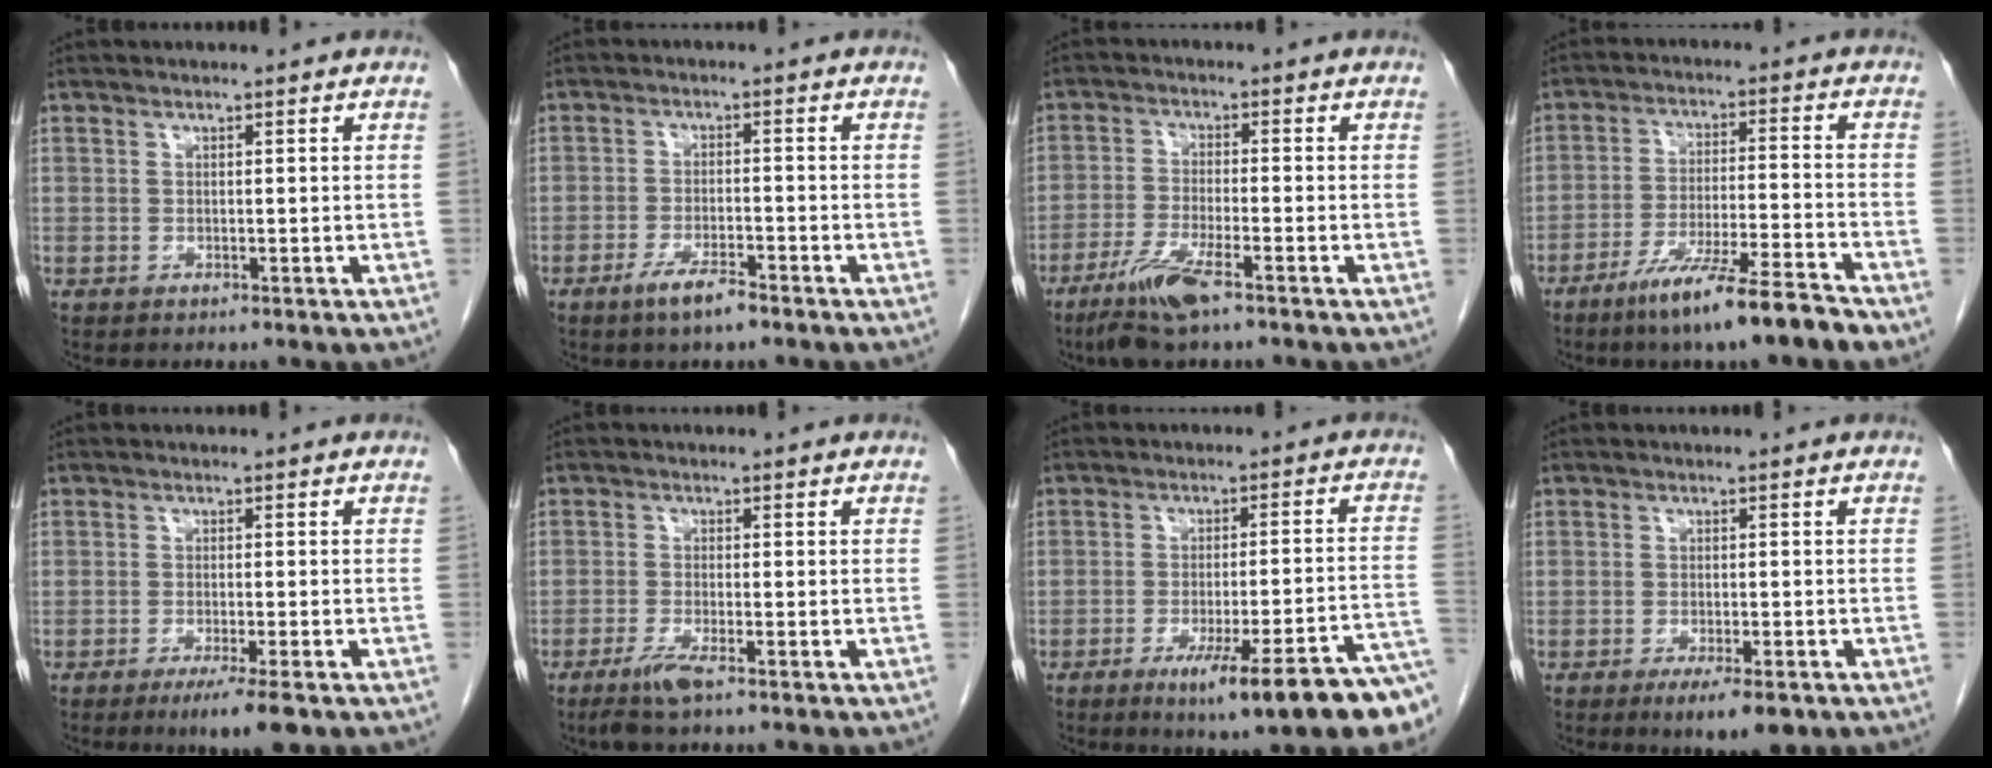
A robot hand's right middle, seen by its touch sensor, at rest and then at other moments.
{"total": 4.3, "force": [-3.0, 0.5, 2.9], "torque": [-0.061, -0.005, -0.055]}
{"total": 7.3, "force": [-4.7, 0.6, 5.5], "torque": [-0.115, -0.016, -0.088]}
{"total": 10.8, "force": [-7.7, -0.3, 7.5], "torque": [-0.134, -0.027, -0.139]}
{"total": 5.0, "force": [-3.1, 0.0, 3.9], "torque": [-0.061, -0.016, -0.051]}
{"total": 3.5, "force": [-2.4, 0.0, 2.6], "torque": [-0.058, -0.009, -0.049]}
{"total": 14.3, "force": [-9.5, 0.1, 10.7], "torque": [-0.106, -0.002, -0.136]}
{"total": 5.3, "force": [-3.3, 1.1, 4.1], "torque": [-0.059, -0.011, -0.044]}